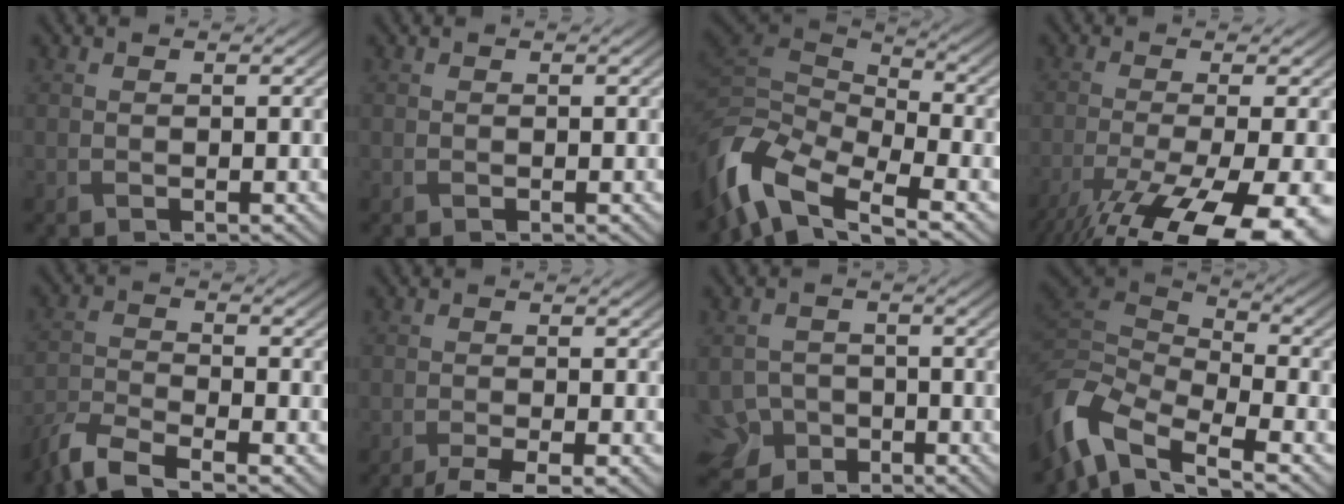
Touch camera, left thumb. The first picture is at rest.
{"total": 0.0}
{"total": 11.0, "force": [-6.7, 5.0, 7.2], "torque": [-0.174, -0.016, -0.129]}
{"total": 15.4, "force": [-9.8, 3.8, 11.3], "torque": [-0.199, -0.045, -0.140]}
{"total": 6.0, "force": [-5.1, 1.2, 3.1], "torque": [-0.072, -0.011, -0.110]}
{"total": 4.1, "force": [-2.9, 0.7, 2.9], "torque": [-0.044, 0.001, -0.052]}
{"total": 5.5, "force": [-3.5, 3.9, 1.8], "torque": [-0.038, -0.012, -0.069]}
{"total": 9.8, "force": [-6.0, 4.1, 6.6], "torque": [-0.152, -0.011, -0.130]}